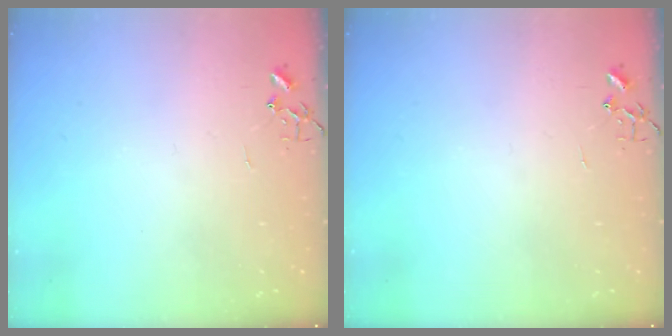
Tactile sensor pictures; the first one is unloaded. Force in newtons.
{"total": 0.0}